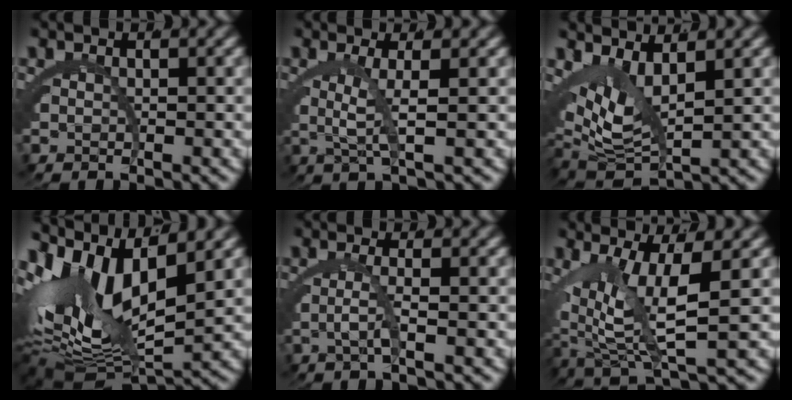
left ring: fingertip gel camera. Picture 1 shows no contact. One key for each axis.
{"total": 2.7, "fx": 0.2, "fy": -1.2, "fz": 2.4, "tx": -0.030, "ty": 0.007, "tz": 0.001}
{"total": 6.7, "fx": 0.1, "fy": 4.1, "fz": 5.3, "tx": -0.095, "ty": -0.014, "tz": 0.001}
{"total": 10.0, "fx": 0.3, "fy": 5.2, "fz": 8.6, "tx": -0.145, "ty": -0.007, "tz": 0.011}
{"total": 1.9, "fx": -0.6, "fy": -1.5, "fz": 0.9, "tx": -0.006, "ty": 0.006, "tz": -0.016}
{"total": 5.1, "fx": -0.4, "fy": 1.0, "fz": 5.0, "tx": -0.075, "ty": -0.017, "tz": 0.001}